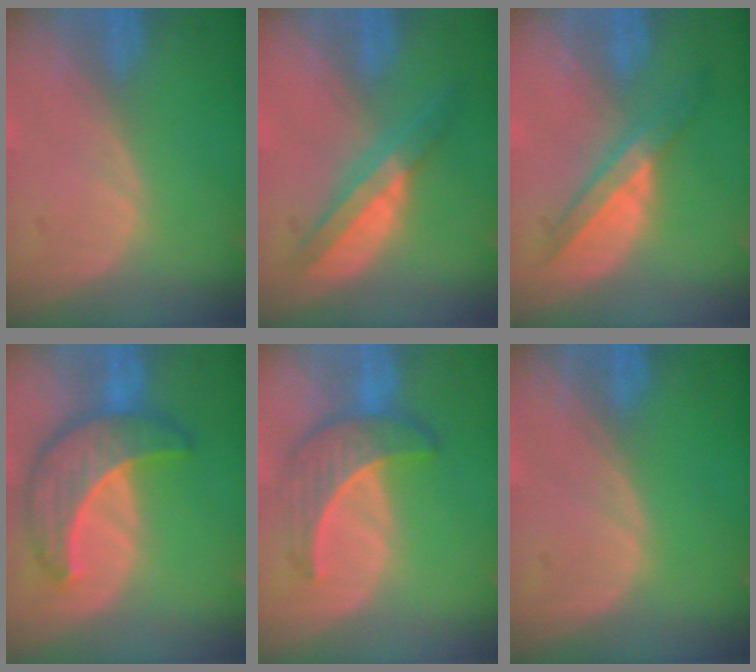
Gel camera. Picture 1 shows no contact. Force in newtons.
{"total": 6.0, "press": 5.4, "slide": 2.7}
{"total": 5.8, "press": 5.3, "slide": 2.3}
{"total": 8.8, "press": 8.8, "slide": 0.6}
{"total": 6.7, "press": 6.4, "slide": 2.0}
{"total": 0.0}